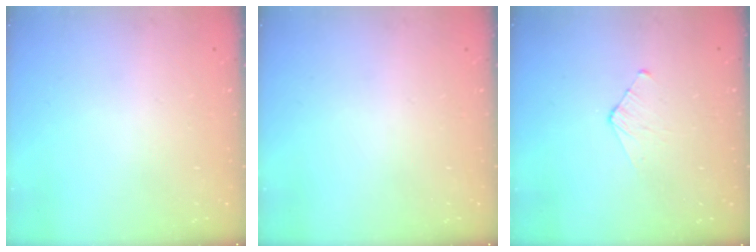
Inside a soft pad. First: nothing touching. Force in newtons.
{"total": 0.0}
{"total": 2.8, "press": 2.7, "slide": 0.3}